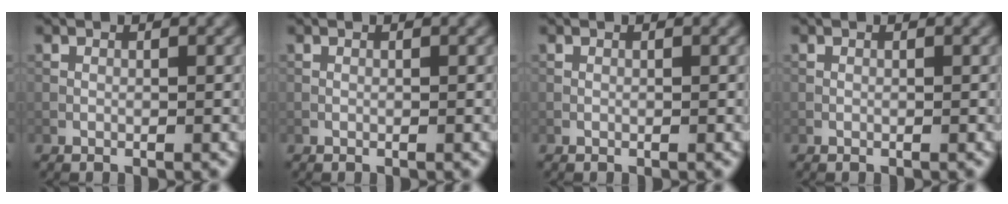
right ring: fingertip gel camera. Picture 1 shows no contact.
{"total": 0.0}
{"total": 0.0}
{"total": 0.0}